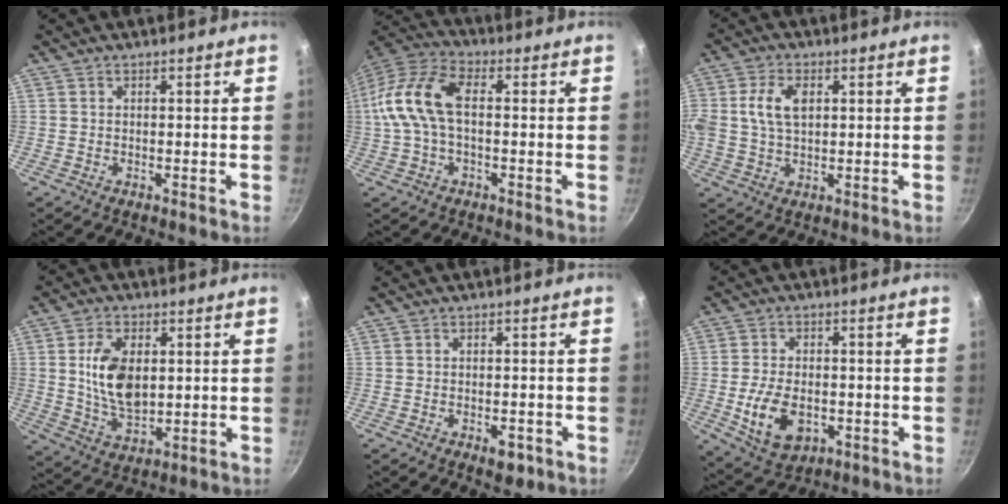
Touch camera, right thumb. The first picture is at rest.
{"total": 13.2, "force": [0.6, 7.1, 11.1], "torque": [-0.244, 0.036, 0.005]}
{"total": 7.7, "force": [1.6, 4.7, 5.9], "torque": [-0.120, 0.006, 0.035]}
{"total": 11.0, "force": [1.6, 6.4, 8.7], "torque": [-0.150, -0.012, 0.039]}
{"total": 3.4, "force": [-1.6, 1.7, 2.4], "torque": [-0.027, 0.004, -0.019]}
{"total": 10.0, "force": [-2.4, 6.4, 7.3], "torque": [-0.125, 0.001, -0.030]}